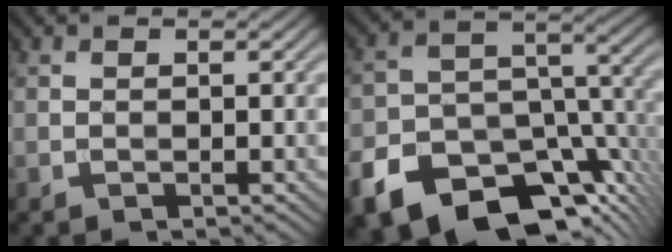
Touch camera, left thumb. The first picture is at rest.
{"total": 17.1, "force": [-11.1, 9.8, 8.7], "torque": [-0.174, -0.042, -0.156]}